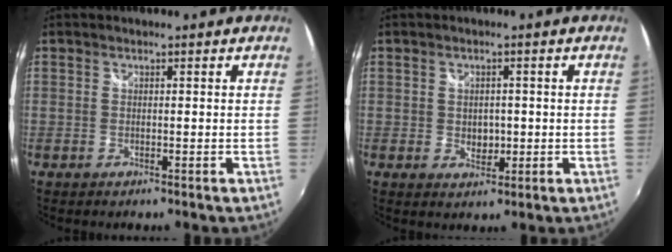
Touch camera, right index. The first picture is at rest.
{"total": 3.4, "force": [-0.3, 2.6, 2.1], "torque": [-0.032, -0.001, -0.003]}